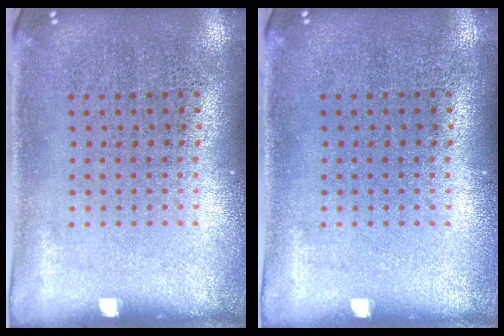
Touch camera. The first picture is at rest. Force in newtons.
{"total": 0.0}